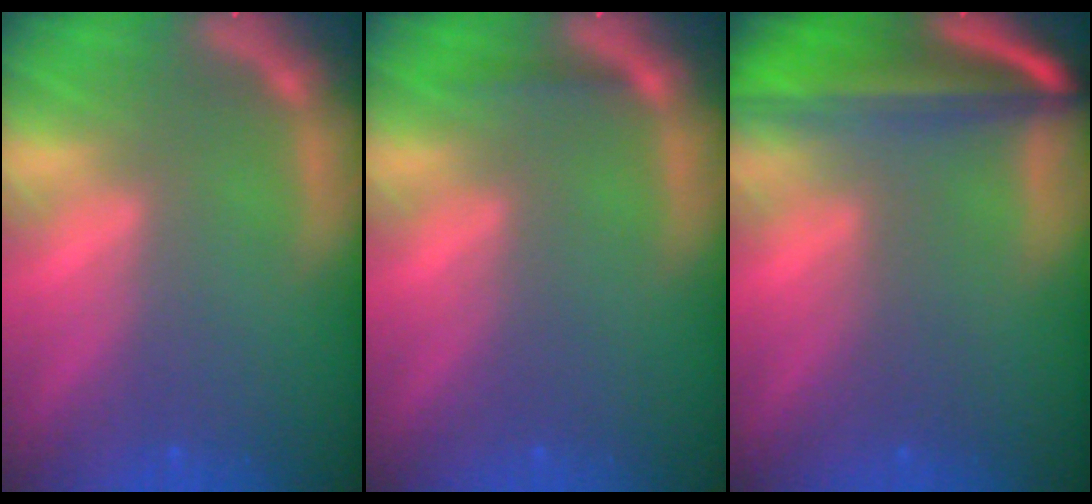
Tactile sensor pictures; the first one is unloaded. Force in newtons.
{"total": 0.9}
{"total": 10.0}